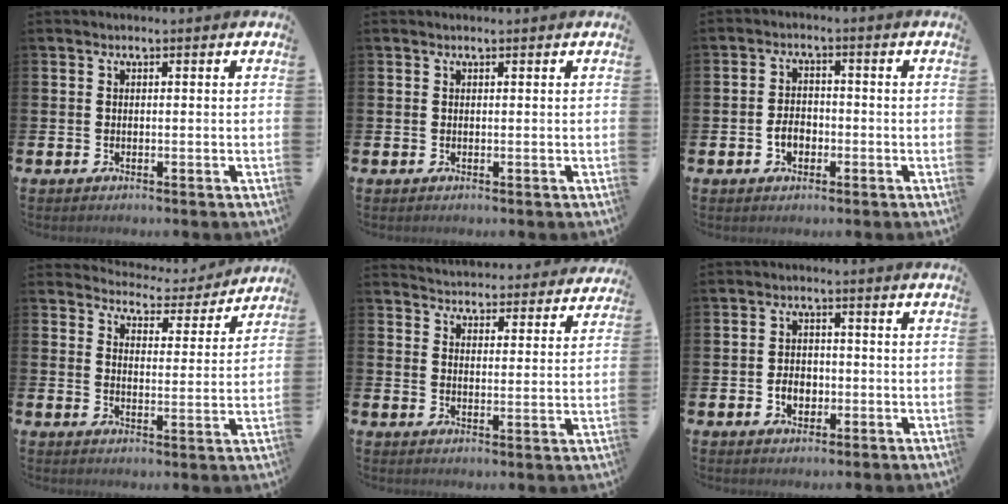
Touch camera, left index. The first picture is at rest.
{"total": 0.0}
{"total": 2.8, "force": [-1.0, 2.0, 1.7], "torque": [-0.023, -0.001, -0.023]}
{"total": 4.6, "force": [4.4, 1.0, 0.1], "torque": [-0.012, -0.042, 0.071]}
{"total": 4.8, "force": [4.7, 0.8, -0.3], "torque": [-0.012, -0.039, 0.083]}
{"total": 3.0, "force": [-0.9, 2.3, 1.8], "torque": [-0.018, -0.005, -0.022]}